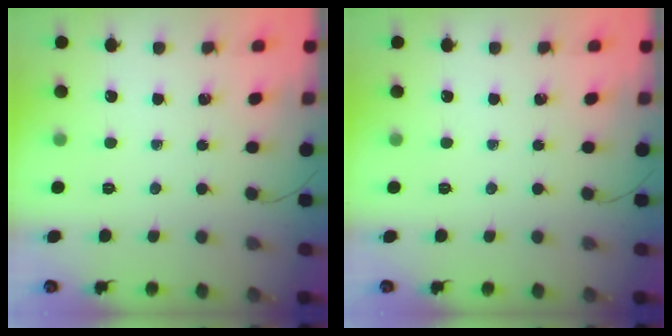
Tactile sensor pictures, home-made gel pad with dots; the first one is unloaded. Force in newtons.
{"total": 0.0}